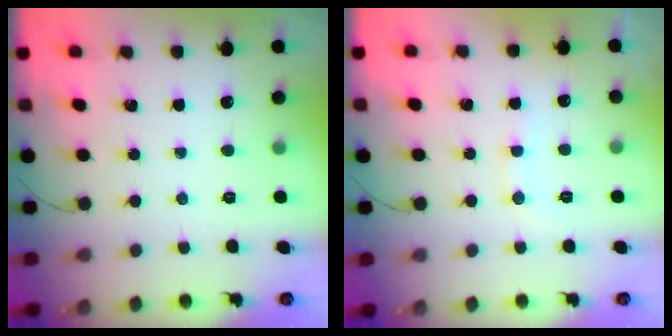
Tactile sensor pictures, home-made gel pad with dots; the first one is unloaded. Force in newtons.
{"total": 7.5, "press": 7.3, "slide": 1.6}